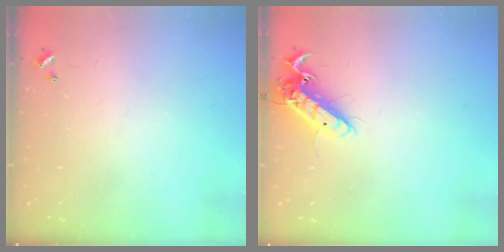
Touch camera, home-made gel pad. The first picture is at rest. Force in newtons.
{"total": 13.0, "press": 12.8, "slide": 2.2}